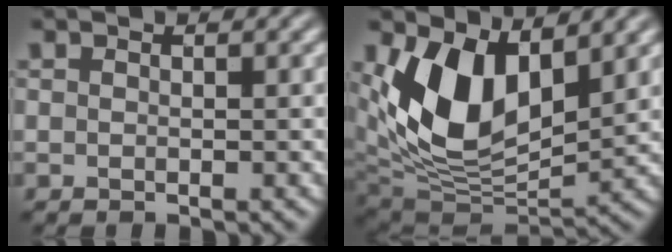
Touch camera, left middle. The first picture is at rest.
{"total": 9.5, "force": [3.0, 5.4, 7.3], "torque": [-0.148, -0.021, 0.055]}